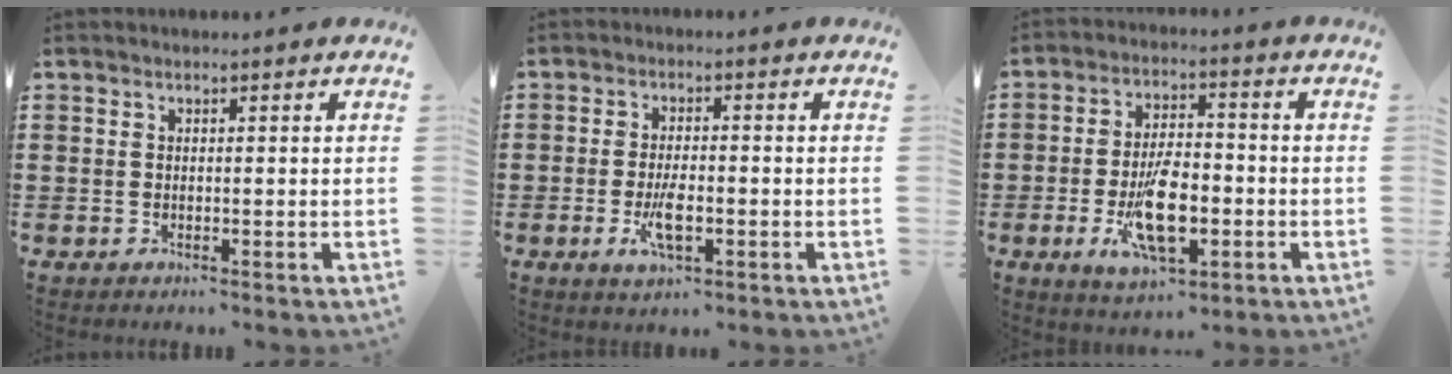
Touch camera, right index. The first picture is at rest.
{"total": 5.0, "force": [-1.5, 1.6, 4.4], "torque": [-0.096, -0.007, -0.030]}
{"total": 10.5, "force": [-3.1, 4.3, 9.1], "torque": [-0.179, -0.015, -0.053]}